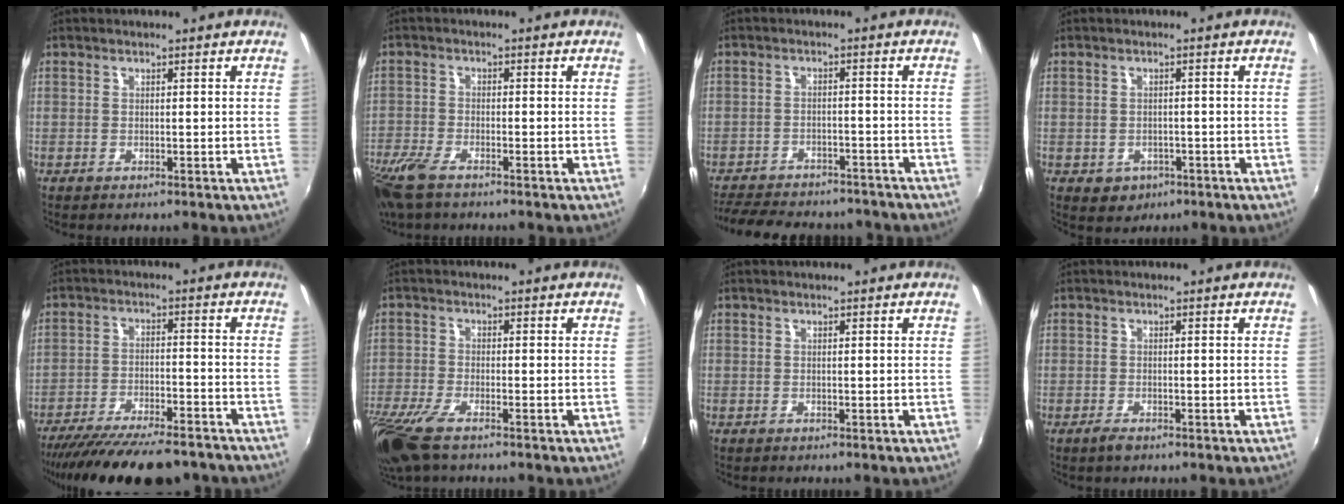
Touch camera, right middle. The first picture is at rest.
{"total": 8.8, "force": [-6.3, 3.1, 5.3], "torque": [-0.141, -0.032, -0.127]}
{"total": 17.6, "force": [-15.0, 6.2, 6.9], "torque": [-0.156, -0.005, -0.205]}
{"total": 4.0, "force": [-1.6, 3.3, 1.4], "torque": [-0.035, -0.005, -0.015]}
{"total": 20.0, "force": [-17.0, 4.7, 9.3], "torque": [-0.178, -0.037, -0.249]}
{"total": 10.5, "force": [-7.3, 2.9, 7.0], "torque": [-0.168, -0.046, -0.142]}
{"total": 0.0}
{"total": 1.7, "force": [-1.2, 0.6, 1.0], "torque": [-0.023, -0.006, -0.024]}